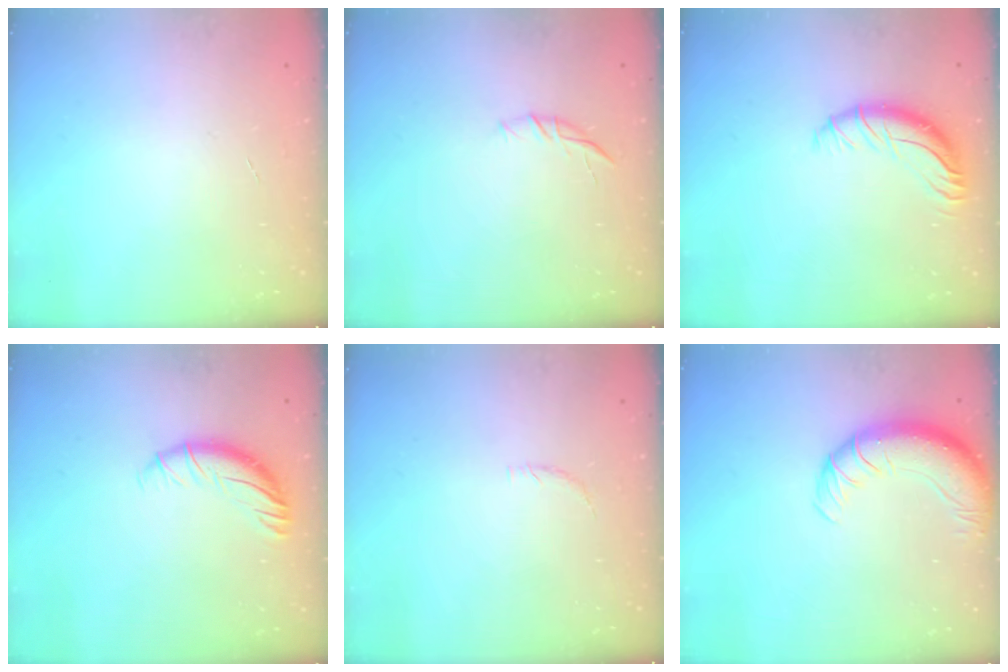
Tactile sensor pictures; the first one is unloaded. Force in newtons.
{"total": 6.8, "press": 6.6, "slide": 1.6}
{"total": 10.9, "press": 10.6, "slide": 2.6}
{"total": 8.6, "press": 8.5, "slide": 0.9}
{"total": 5.3, "press": 5.1, "slide": 1.4}
{"total": 12.3, "press": 11.9, "slide": 3.2}